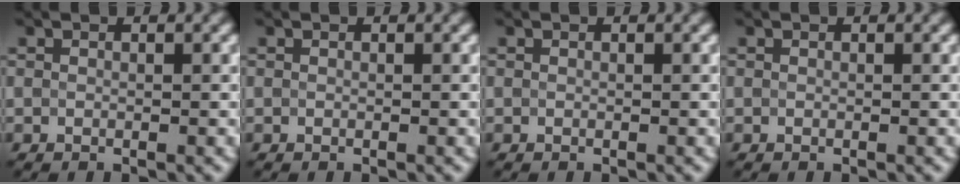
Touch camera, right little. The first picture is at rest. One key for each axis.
{"total": 0.0}
{"total": 0.0}
{"total": 0.0}